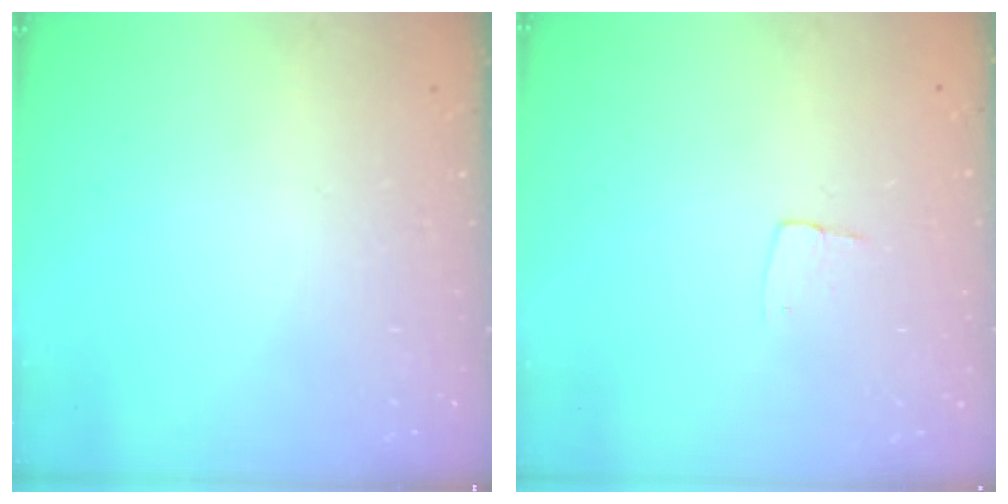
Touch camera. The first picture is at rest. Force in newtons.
{"total": 3.4, "press": 3.4, "slide": 0.2}